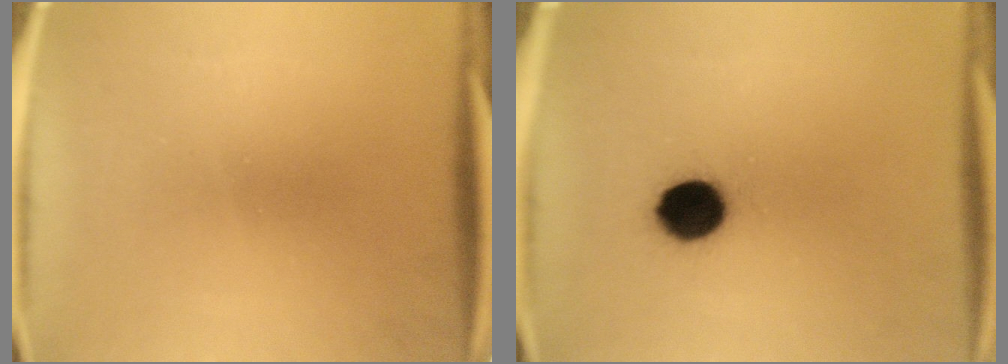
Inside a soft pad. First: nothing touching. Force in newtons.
{"total": 9.2}